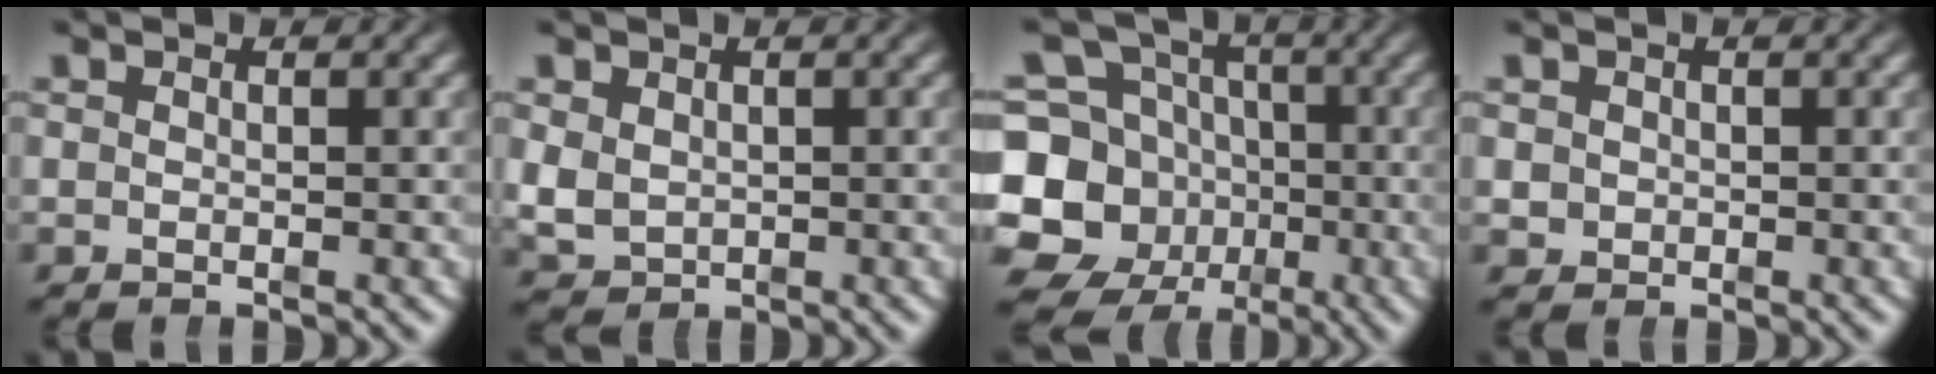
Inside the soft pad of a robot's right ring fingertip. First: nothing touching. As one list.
[{"total": 3.2, "force": [0.0, 2.9, 1.4], "torque": [-0.044, -0.022, 0.017]}, {"total": 14.3, "force": [-2.9, 12.9, 5.4], "torque": [-0.126, -0.066, -0.043]}, {"total": 1.6, "force": [0.0, 1.5, 0.4], "torque": [-0.013, -0.006, 0.005]}]